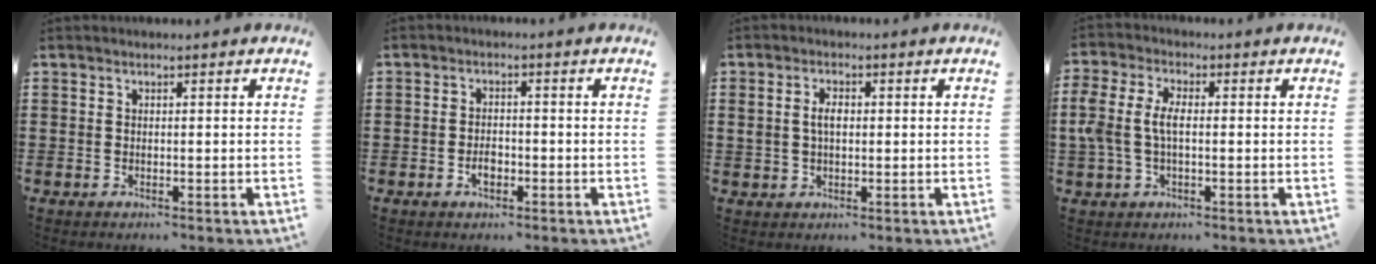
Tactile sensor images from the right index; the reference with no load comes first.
{"total": 2.4, "force": [-1.0, 1.3, 1.8], "torque": [-0.036, 0.002, -0.018]}
{"total": 2.9, "force": [0.4, 1.6, 2.4], "torque": [-0.049, 0.009, 0.006]}
{"total": 5.1, "force": [-0.2, 2.6, 4.4], "torque": [-0.113, -0.003, -0.012]}